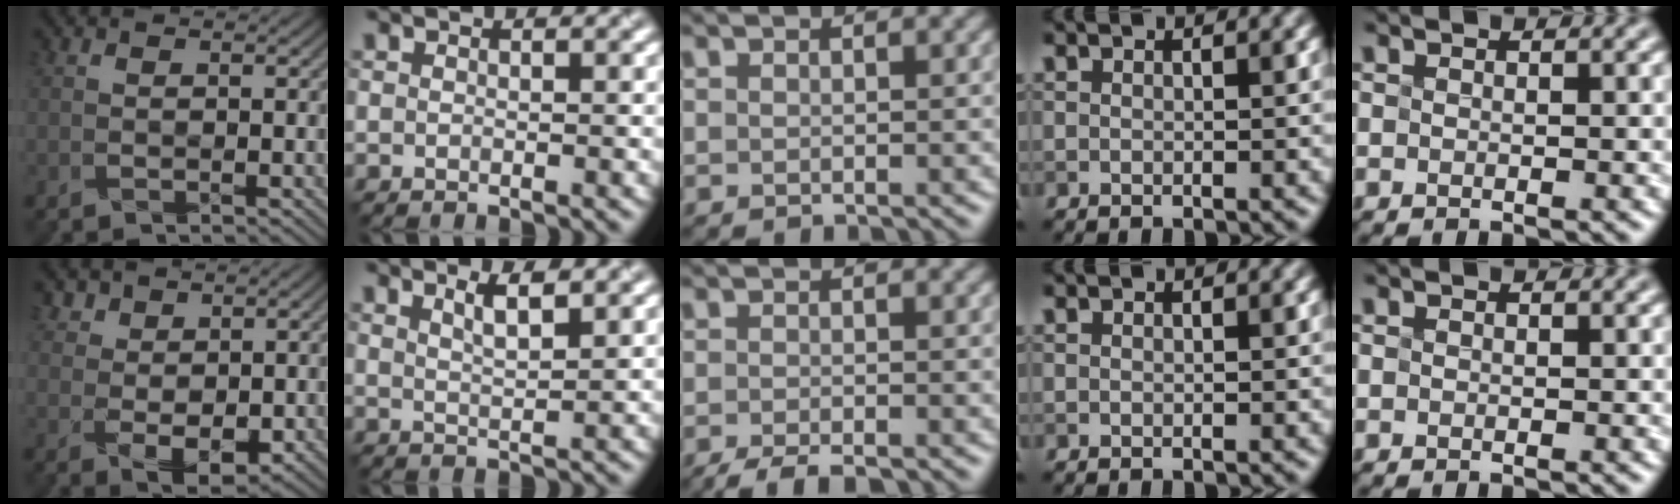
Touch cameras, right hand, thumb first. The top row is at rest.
{"thumb": {"total": 4.0, "force": [1.7, 2.9, 2.2], "torque": [-0.050, -0.008, 0.036]}, "index": {"total": 1.4, "force": [0.9, 0.1, 1.0], "torque": [-0.018, 0.005, 0.025]}, "middle": {"total": 3.0, "force": [-2.4, 0.6, 1.7], "torque": [-0.033, -0.006, -0.045]}}